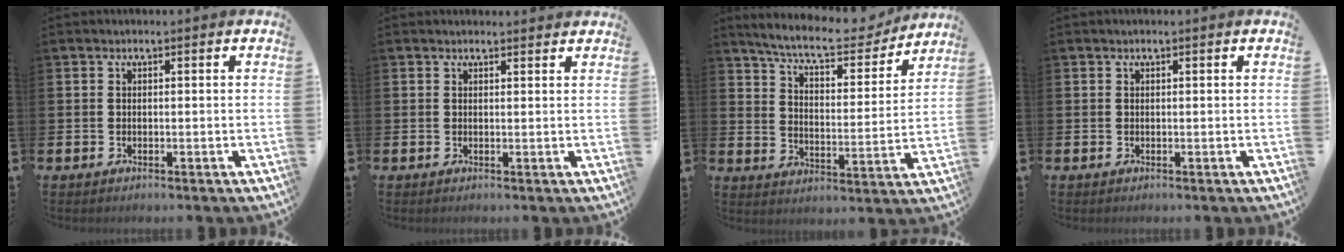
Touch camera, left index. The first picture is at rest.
{"total": 0.9, "force": [0.9, 0.2, 0.1], "torque": [0.010, -0.002, 0.014]}
{"total": 8.8, "force": [8.1, 1.5, 3.2], "torque": [-0.081, -0.055, 0.134]}
{"total": 0.0}